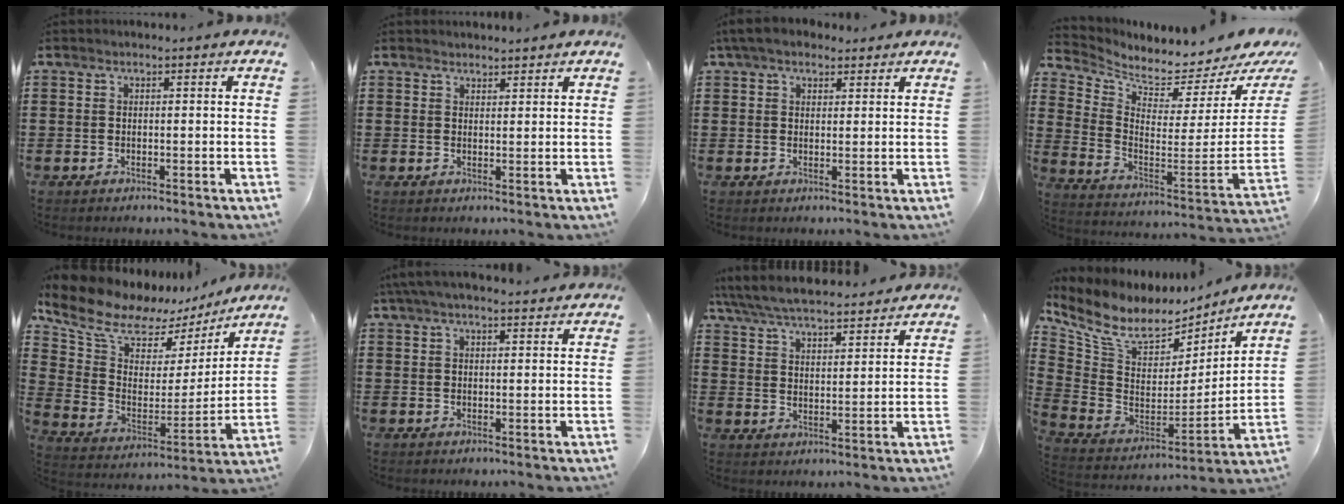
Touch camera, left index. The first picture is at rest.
{"total": 1.6, "force": [1.5, 0.4, -0.3], "torque": [0.003, 0.001, 0.030]}
{"total": 4.3, "force": [3.4, 2.2, 1.4], "torque": [-0.041, 0.004, 0.064]}
{"total": 3.2, "force": [3.1, 0.2, 0.6], "torque": [-0.033, -0.064, 0.044]}
{"total": 9.9, "force": [7.8, 4.9, 3.6], "torque": [-0.107, -0.047, 0.138]}
{"total": 3.5, "force": [2.9, 0.7, 1.7], "torque": [-0.041, 0.000, 0.055]}
{"total": 6.0, "force": [5.8, 0.8, 1.3], "torque": [-0.051, -0.030, 0.101]}
{"total": 8.7, "force": [5.8, 4.6, 4.5], "torque": [-0.122, -0.038, 0.104]}